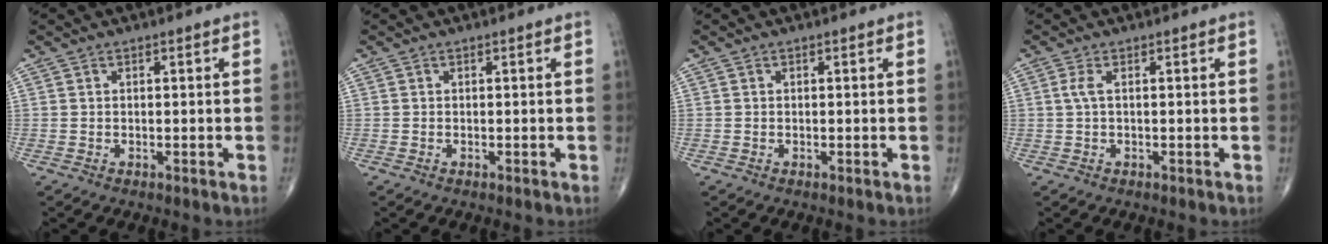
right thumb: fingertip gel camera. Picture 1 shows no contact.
{"total": 0.0}
{"total": 0.0}
{"total": 1.6, "force": [0.2, 0.4, 1.5], "torque": [-0.046, 0.004, 0.005]}